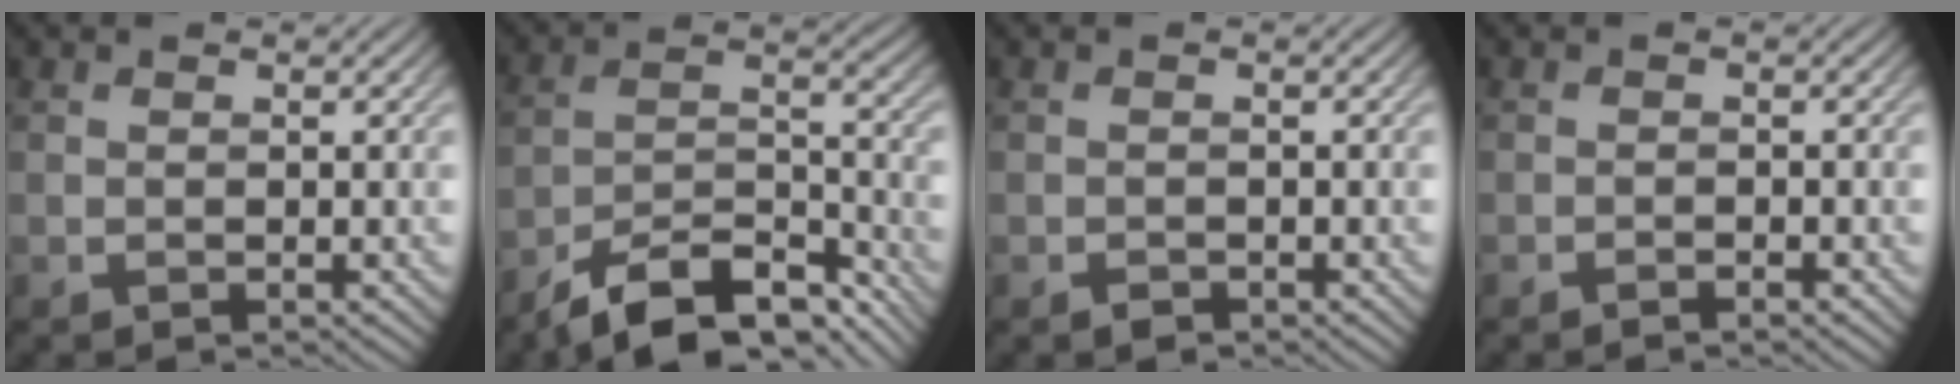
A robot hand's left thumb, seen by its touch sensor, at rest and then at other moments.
{"total": 11.7, "force": [-9.4, 3.4, 6.1], "torque": [-0.106, -0.003, -0.170]}
{"total": 1.0, "force": [-0.7, 0.5, 0.4], "torque": [-0.006, -0.001, -0.013]}
{"total": 0.9, "force": [-0.8, 0.0, 0.5], "torque": [-0.008, 0.002, -0.016]}